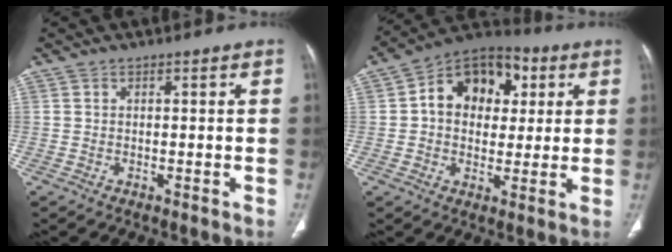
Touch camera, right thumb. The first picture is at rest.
{"total": 14.8, "force": [3.3, 10.9, 9.5], "torque": [-0.101, 0.014, 0.042]}